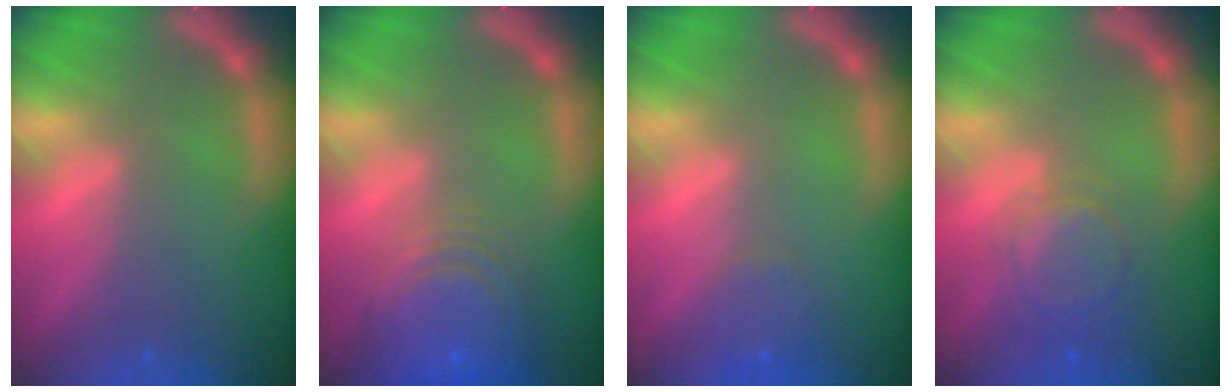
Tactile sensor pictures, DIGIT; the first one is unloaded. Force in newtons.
{"total": 9.5}
{"total": 1.9}
{"total": 4.5}